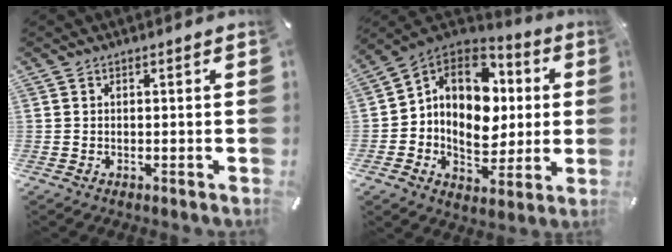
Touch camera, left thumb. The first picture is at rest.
{"total": 14.3, "force": [1.1, 12.0, 7.7], "torque": [-0.130, -0.007, 0.023]}